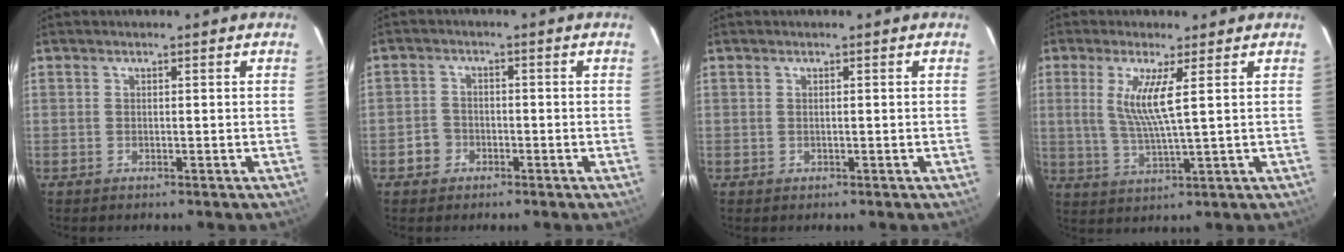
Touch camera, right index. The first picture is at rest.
{"total": 3.5, "force": [-1.8, 3.0, 0.6], "torque": [-0.015, 0.011, -0.031]}
{"total": 0.0}
{"total": 6.9, "force": [2.0, 0.0, 6.7], "torque": [-0.137, -0.012, 0.041]}